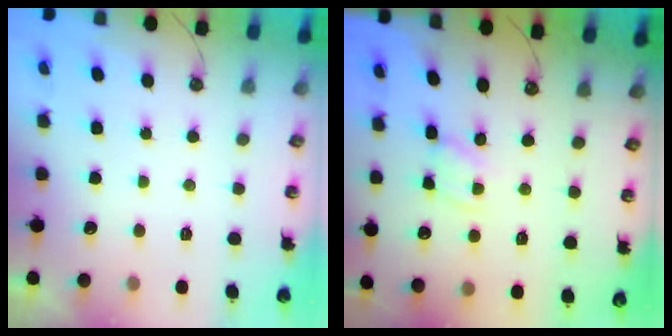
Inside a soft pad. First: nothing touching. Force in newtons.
{"total": 1.2, "press": 1.2, "slide": 0.2}